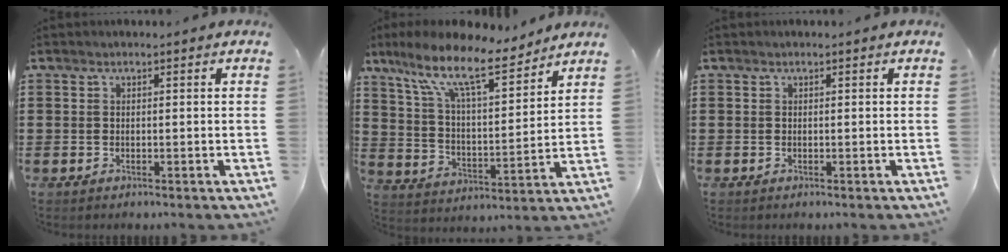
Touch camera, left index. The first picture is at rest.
{"total": 12.4, "force": [9.3, 2.5, 7.7], "torque": [-0.179, -0.041, 0.160]}
{"total": 0.0}